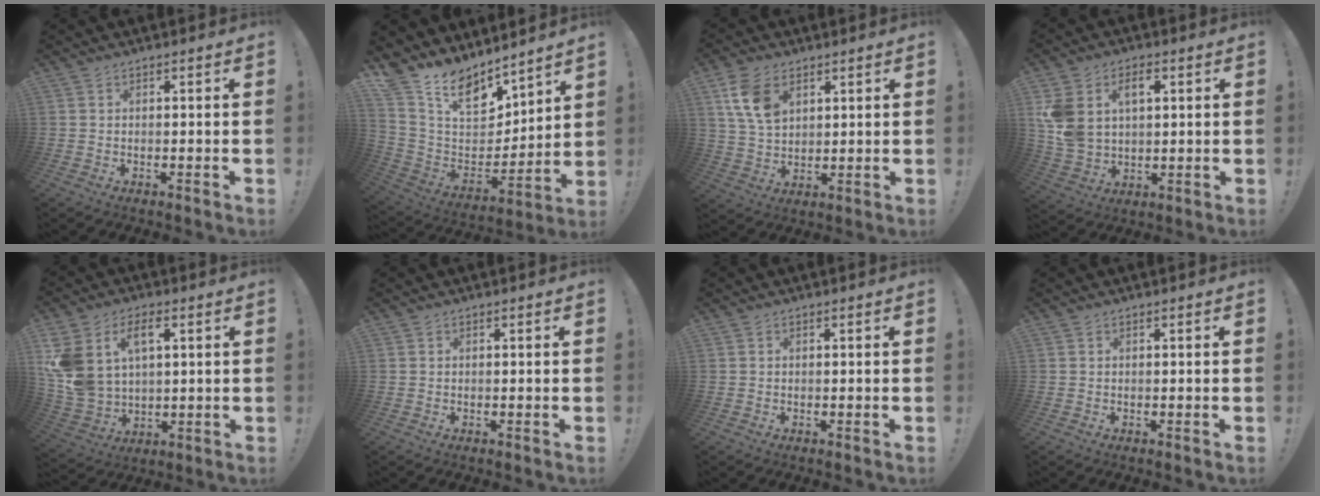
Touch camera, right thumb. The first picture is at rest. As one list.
[{"total": 14.0, "force": [10.4, 7.3, 6.0], "torque": [-0.113, -0.082, 0.193]}, {"total": 10.7, "force": [5.0, 6.9, 6.4], "torque": [-0.117, -0.009, 0.097]}, {"total": 11.0, "force": [4.5, 7.7, 6.5], "torque": [-0.124, -0.010, 0.084]}, {"total": 13.2, "force": [5.4, 8.8, 8.1], "torque": [-0.178, -0.023, 0.103]}, {"total": 0.0}, {"total": 0.0}, {"total": 0.0}]